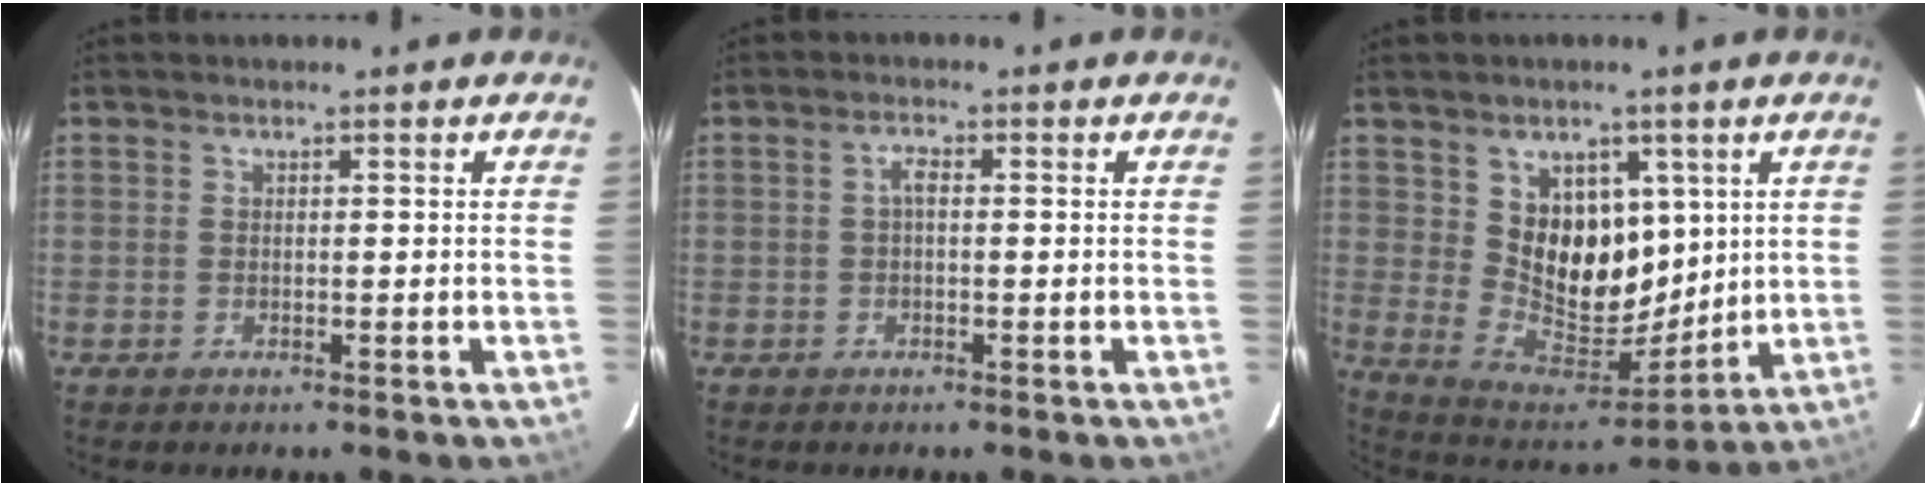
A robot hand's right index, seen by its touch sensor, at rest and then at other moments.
{"total": 1.5, "force": [-0.1, 0.6, 1.4], "torque": [-0.027, 0.008, -0.005]}
{"total": 13.5, "force": [4.7, 10.3, 7.3], "torque": [-0.130, -0.010, 0.107]}